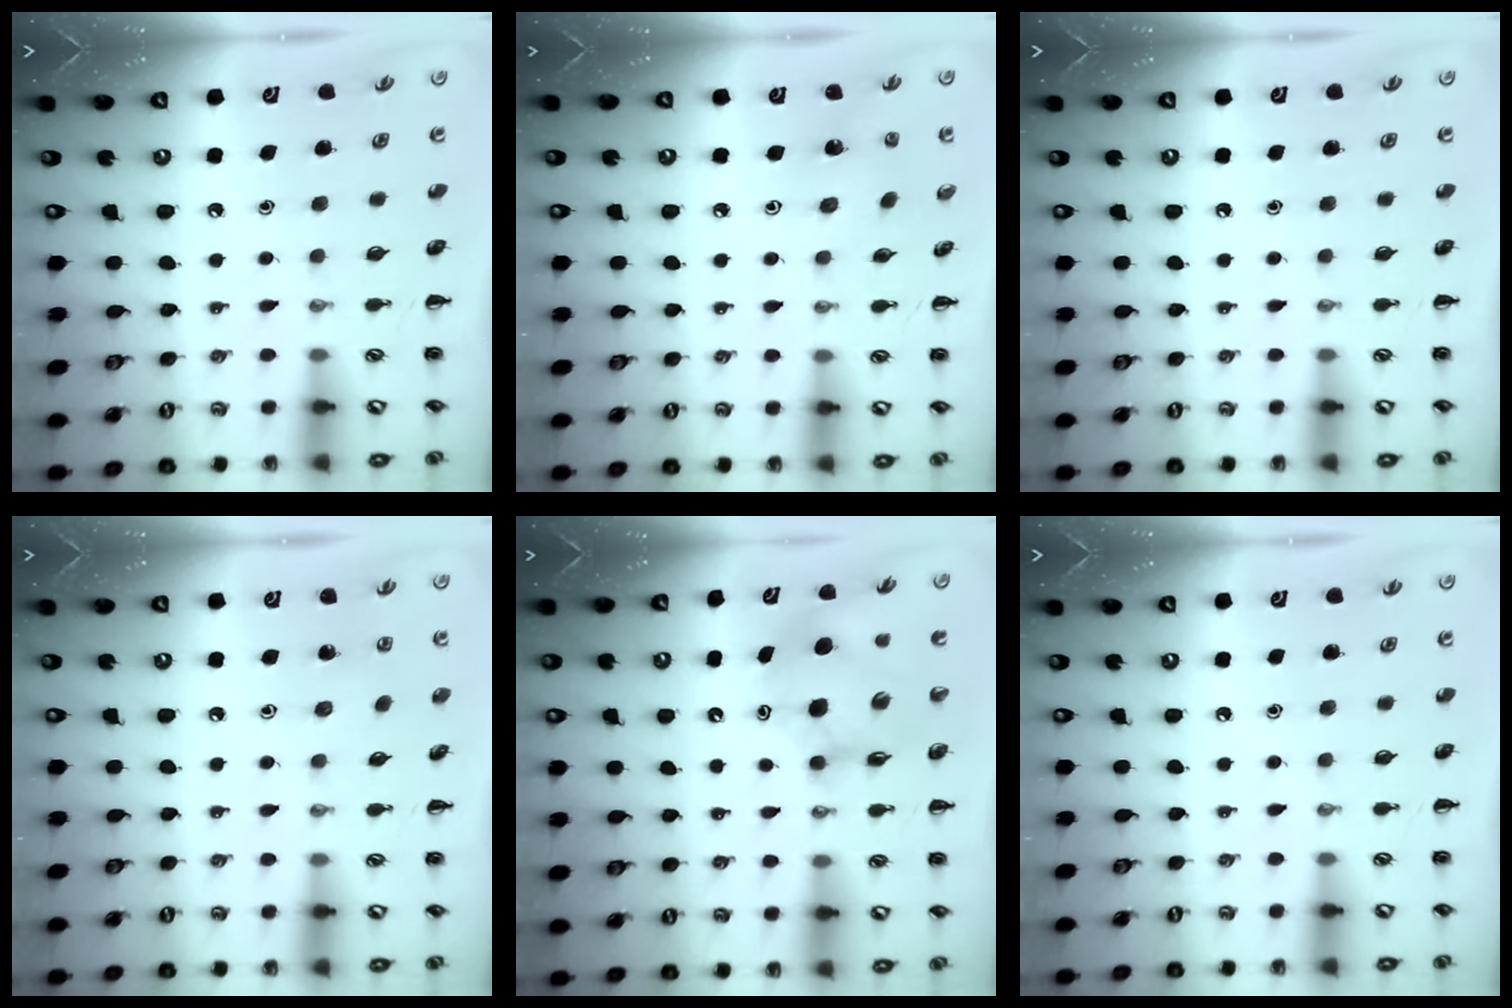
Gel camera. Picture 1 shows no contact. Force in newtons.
{"total": 2.1, "press": 1.9, "slide": 0.9}
{"total": 0.0}
{"total": 4.7, "press": 4.6, "slide": 1.3}
{"total": 8.7, "press": 8.3, "slide": 2.6}
{"total": 0.0}